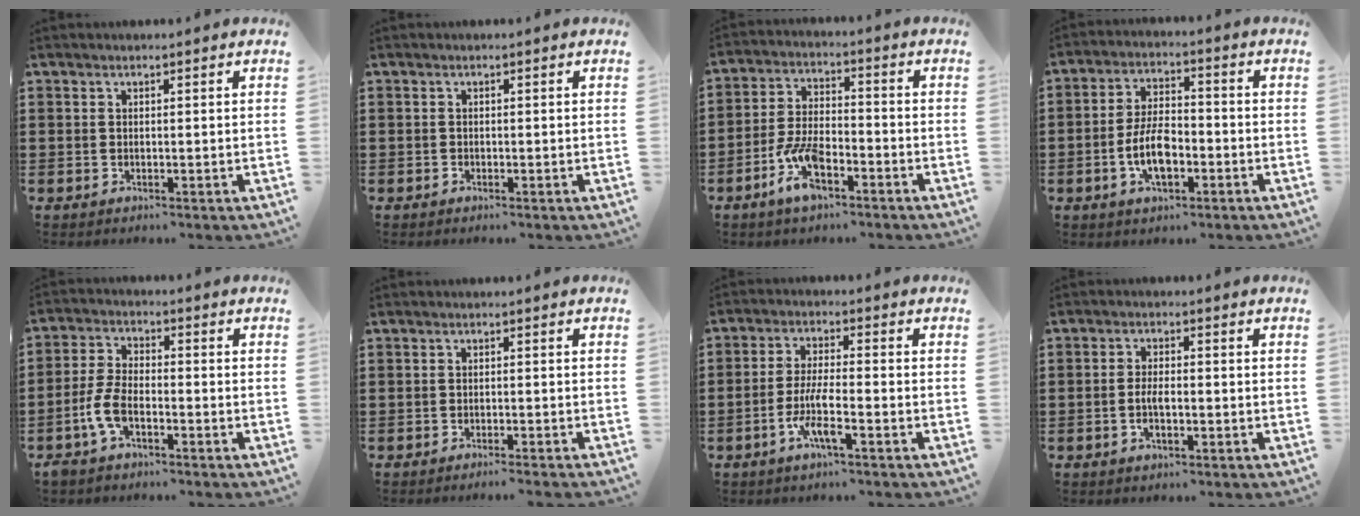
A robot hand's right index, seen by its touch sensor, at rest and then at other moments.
{"total": 0.0}
{"total": 7.8, "force": [-4.1, 3.2, 5.8], "torque": [-0.143, -0.005, -0.080]}
{"total": 7.6, "force": [-2.4, 3.5, 6.3], "torque": [-0.141, 0.000, -0.049]}
{"total": 5.7, "force": [-2.9, 2.2, 4.4], "torque": [-0.119, -0.008, -0.063]}
{"total": 1.3, "force": [-1.2, -0.5, 0.3], "torque": [-0.006, -0.001, -0.022]}
{"total": 6.0, "force": [-2.9, 0.8, 5.2], "torque": [-0.119, -0.012, -0.061]}
{"total": 3.0, "force": [-0.9, 1.1, 2.6], "torque": [-0.055, 0.001, -0.018]}